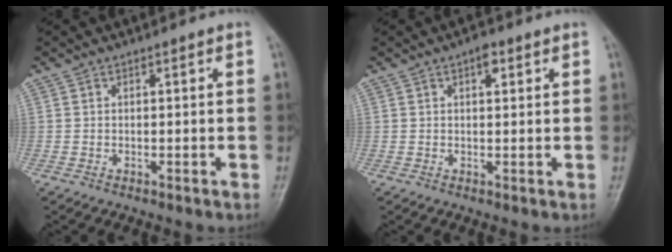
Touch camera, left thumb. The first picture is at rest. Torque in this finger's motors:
{"motor_torque": [0.30, 0.20, 0.33, -0.06, 0.00]}